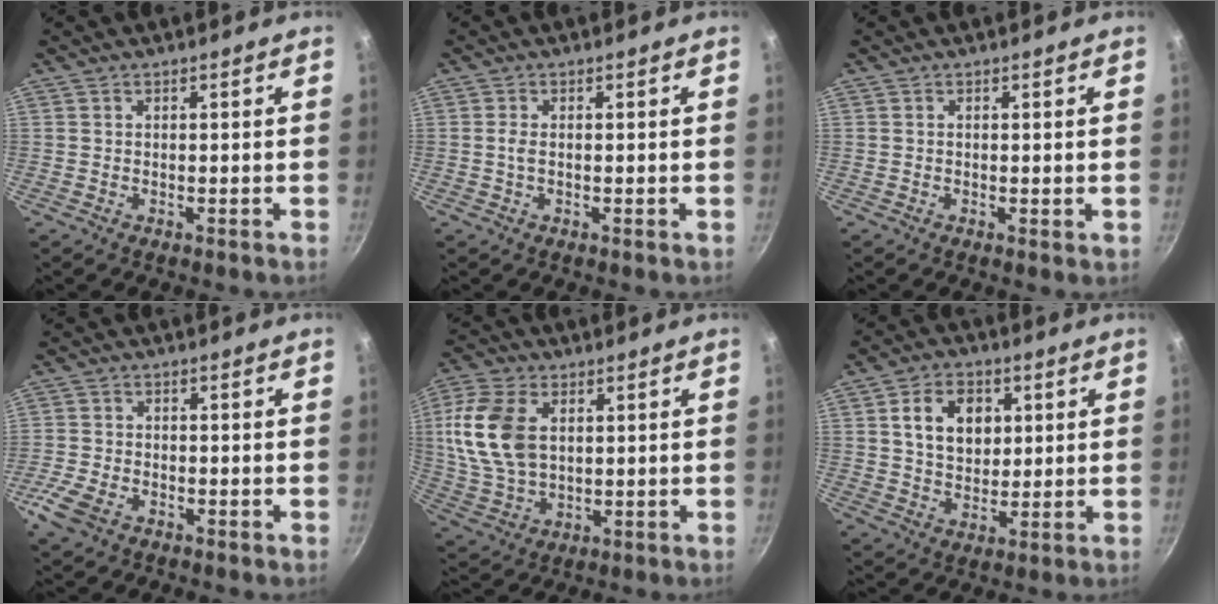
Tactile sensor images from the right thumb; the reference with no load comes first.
{"total": 1.5, "force": [0.0, 0.5, 1.4], "torque": [-0.031, 0.001, -0.002]}
{"total": 0.6, "force": [0.1, 0.1, 0.6], "torque": [-0.009, -0.002, 0.000]}
{"total": 5.1, "force": [-2.8, 2.8, 3.2], "torque": [-0.080, 0.010, -0.061]}
{"total": 14.5, "force": [2.9, 9.4, 10.7], "torque": [-0.205, -0.006, 0.059]}
{"total": 10.3, "force": [2.6, 7.6, 6.5], "torque": [-0.080, -0.002, 0.043]}